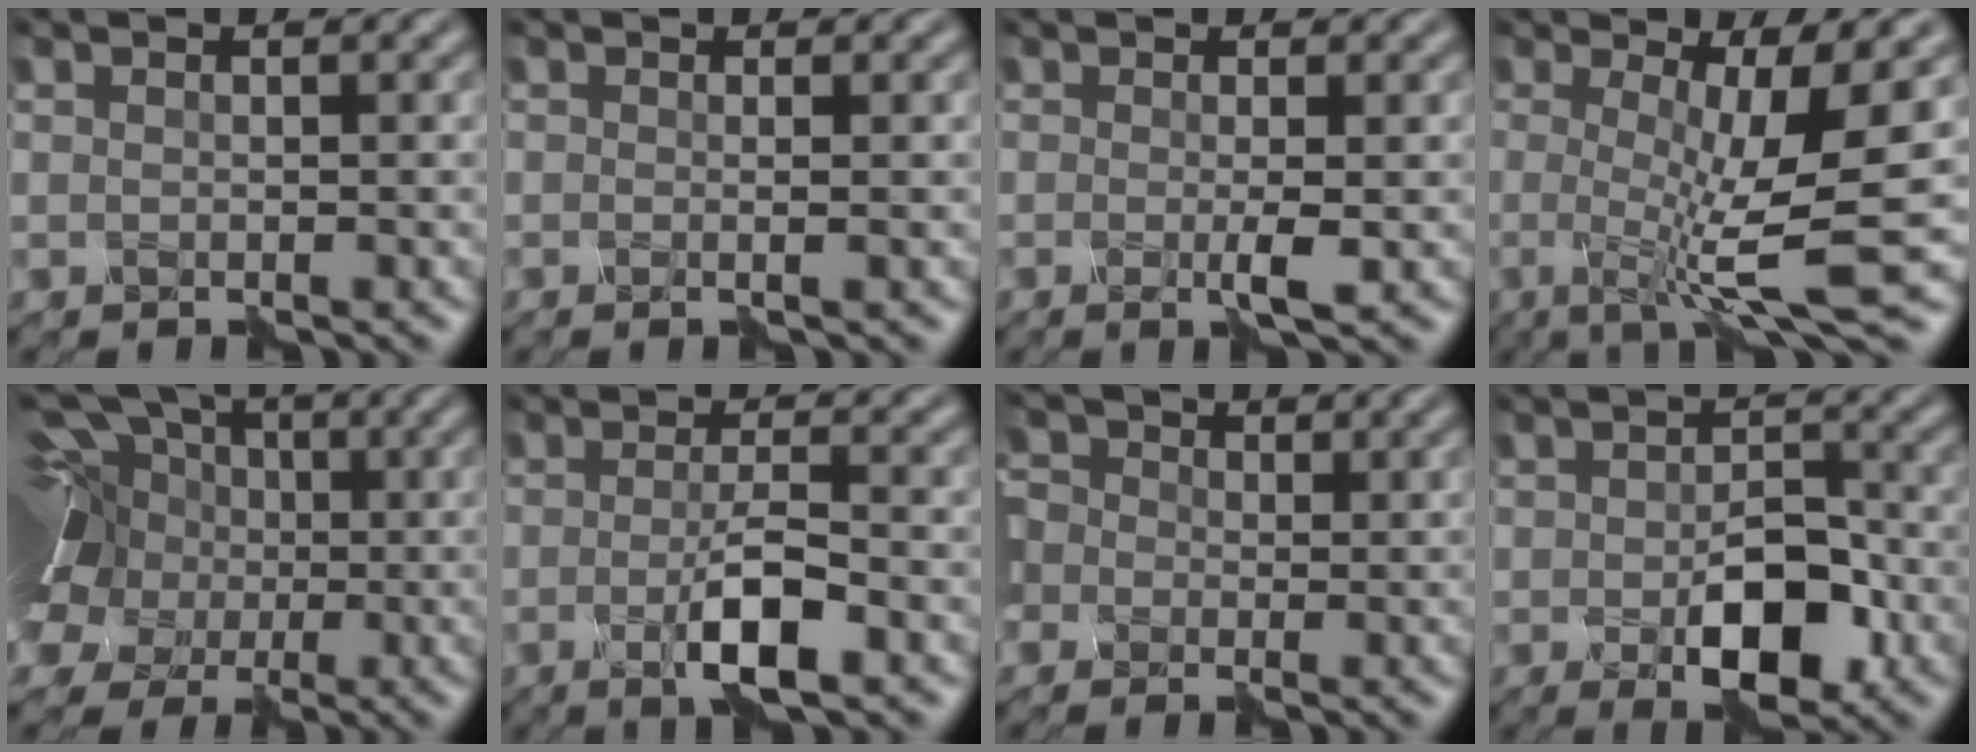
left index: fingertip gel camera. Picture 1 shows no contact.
{"total": 0.9, "force": [0.1, 0.3, 0.8], "torque": [-0.007, 0.004, -0.015]}
{"total": 1.5, "force": [-0.4, 0.0, 1.5], "torque": [-0.023, -0.001, -0.008]}
{"total": 7.9, "force": [-0.9, 1.3, 7.8], "torque": [-0.105, -0.002, -0.024]}
{"total": 12.2, "force": [1.6, 9.8, 7.1], "torque": [-0.168, 0.031, -0.016]}
{"total": 4.0, "force": [-1.6, 0.7, 3.7], "torque": [-0.060, -0.002, -0.032]}
{"total": 7.1, "force": [1.3, 6.1, 3.4], "torque": [-0.082, 0.034, -0.010]}
{"total": 5.4, "force": [-1.9, 3.0, 4.1], "torque": [-0.066, -0.008, -0.029]}